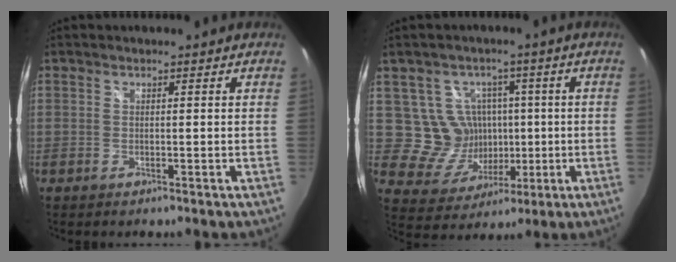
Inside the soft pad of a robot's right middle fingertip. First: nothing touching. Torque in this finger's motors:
{"motor_torque": [-0.58, -0.08, -0.01, -0.01]}